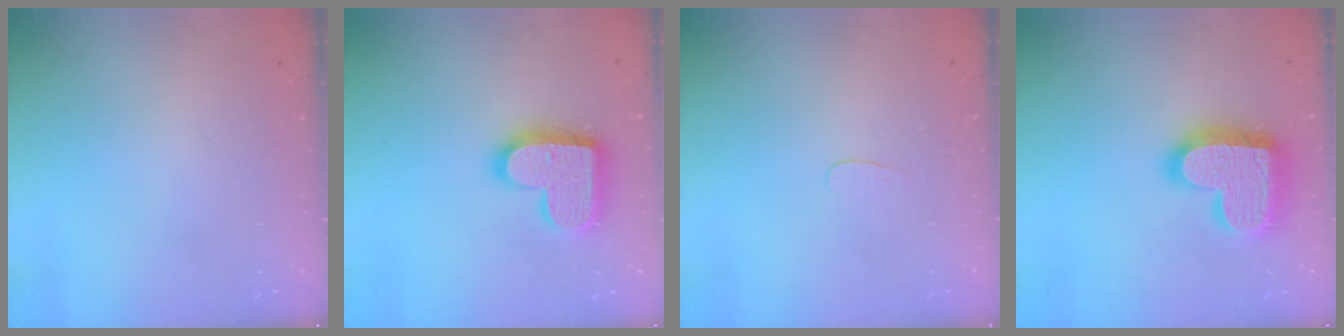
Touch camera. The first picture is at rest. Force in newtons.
{"total": 17.6, "press": 17.5, "slide": 1.0}
{"total": 2.8, "press": 2.7, "slide": 0.3}
{"total": 22.2, "press": 22.1, "slide": 1.5}